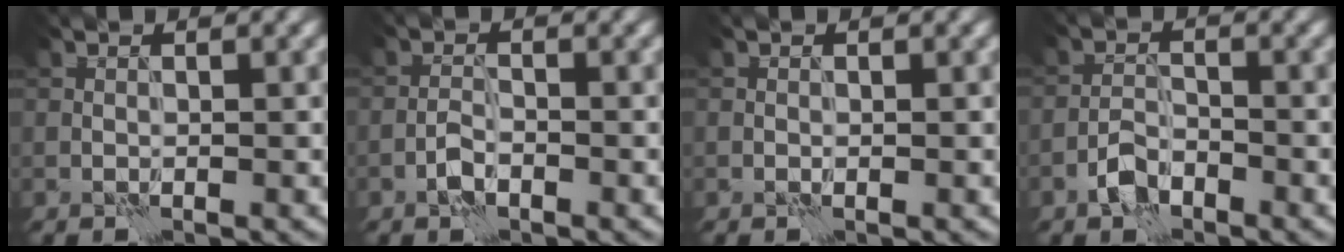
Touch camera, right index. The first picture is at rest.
{"total": 1.7, "force": [-1.0, 0.7, 1.1], "torque": [-0.020, 0.004, -0.024]}
{"total": 0.0}
{"total": 2.6, "force": [-1.8, 1.3, 1.4], "torque": [-0.024, 0.007, -0.039]}